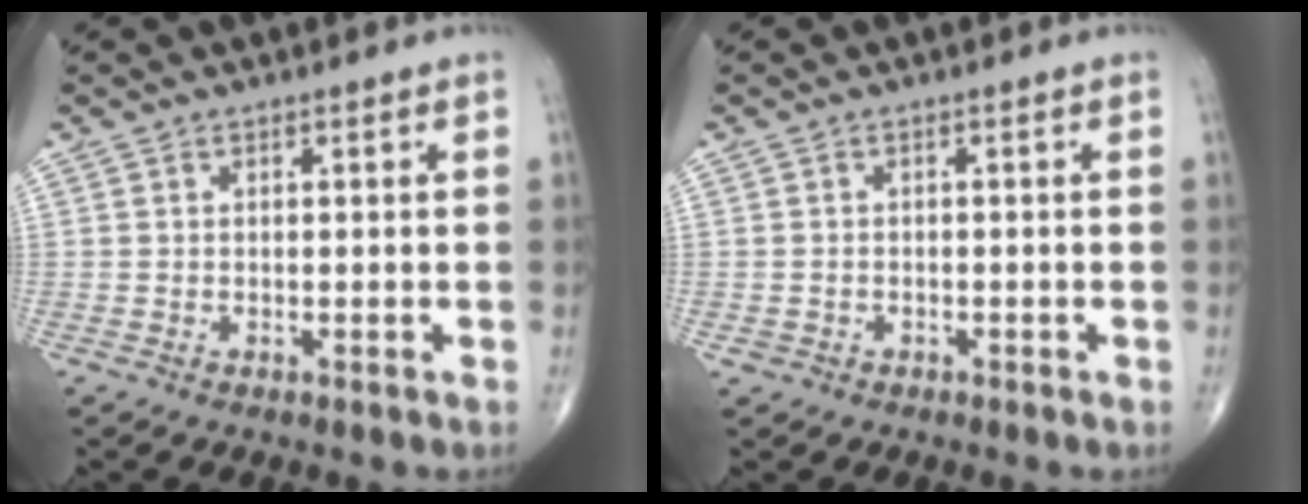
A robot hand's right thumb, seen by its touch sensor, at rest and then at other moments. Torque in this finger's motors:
{"motor_torque": [0.14, 0.08, -0.12, -0.27, 0.00]}